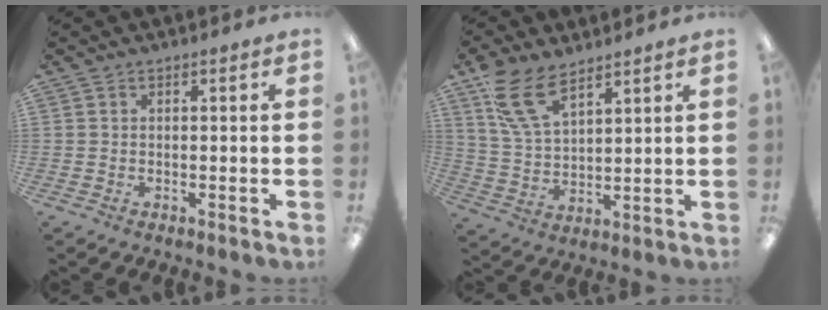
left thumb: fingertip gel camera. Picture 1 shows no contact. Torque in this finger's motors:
{"motor_torque": [1.27, 0.98, 1.30, -0.98, 0.11]}